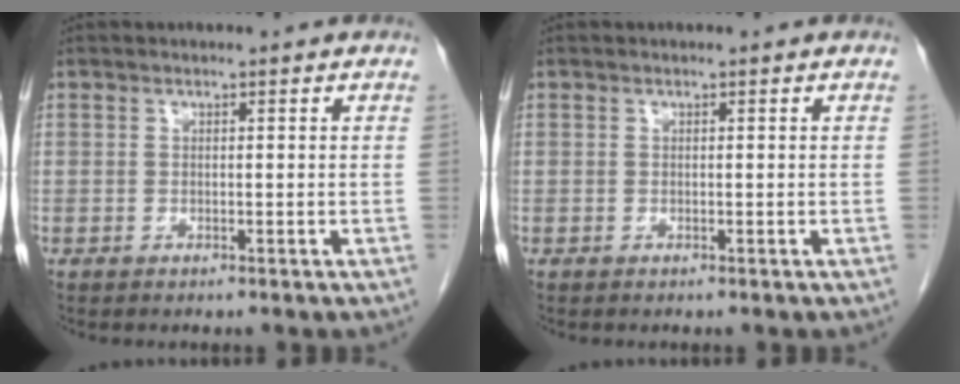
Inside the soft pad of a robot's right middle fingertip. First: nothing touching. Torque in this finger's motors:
{"motor_torque": [0.00, 0.00, 0.00, 0.00]}